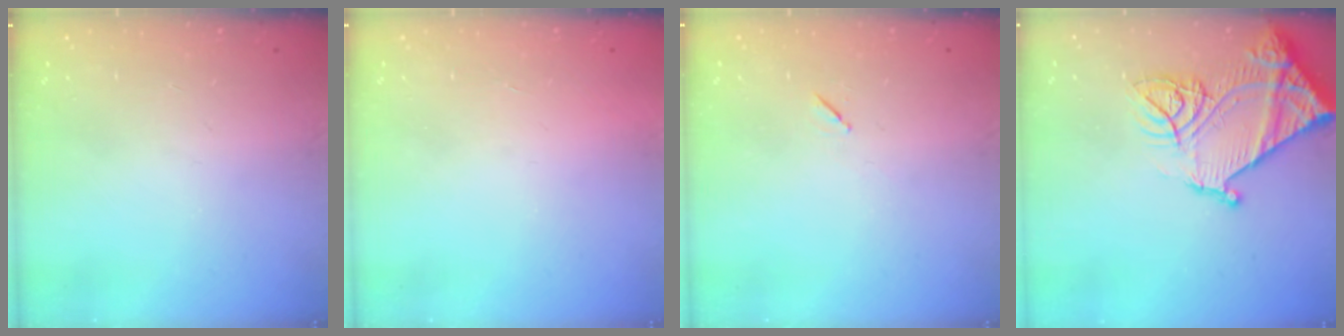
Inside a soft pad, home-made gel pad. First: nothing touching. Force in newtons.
{"total": 1.6, "press": 1.5, "slide": 0.1}
{"total": 4.3, "press": 3.9, "slide": 1.8}
{"total": 19.9, "press": 19.8, "slide": 2.1}